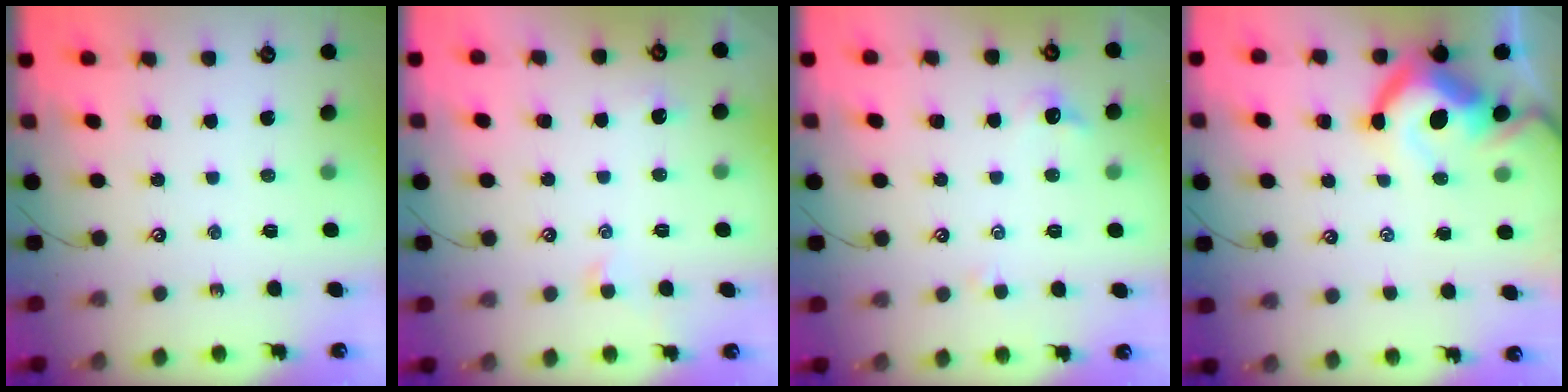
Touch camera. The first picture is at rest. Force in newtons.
{"total": 1.4, "press": 1.3, "slide": 0.5}
{"total": 0.6, "press": 0.2, "slide": 0.6}
{"total": 11.7, "press": 11.5, "slide": 2.0}